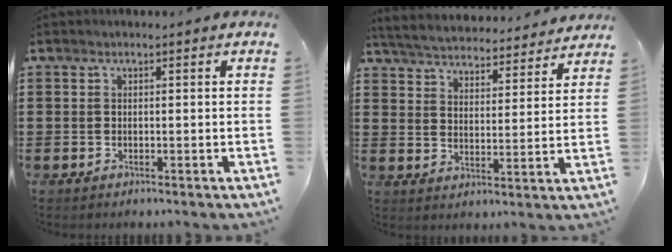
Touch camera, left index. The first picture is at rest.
{"total": 4.6, "force": [4.6, 0.1, 0.3], "torque": [-0.031, -0.035, 0.075]}